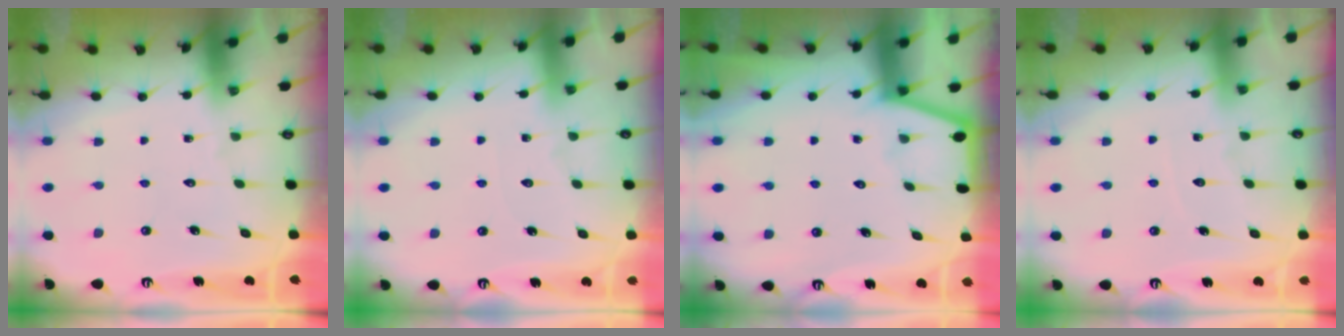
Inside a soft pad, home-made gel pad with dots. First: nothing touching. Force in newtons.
{"total": 2.6, "press": 2.6, "slide": 0.3}
{"total": 1.9, "press": 1.9, "slide": 0.3}
{"total": 4.0, "press": 3.9, "slide": 0.5}